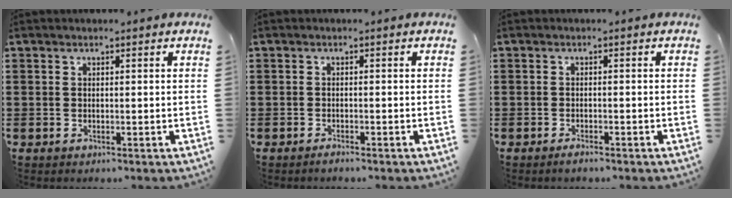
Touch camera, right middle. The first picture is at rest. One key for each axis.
{"total": 0.8, "fx": -0.7, "fy": 0.0, "fz": 0.4, "tx": -0.011, "ty": -0.005, "tz": -0.013}
{"total": 1.0, "fx": -0.8, "fy": 0.1, "fz": 0.6, "tx": -0.014, "ty": -0.006, "tz": -0.014}